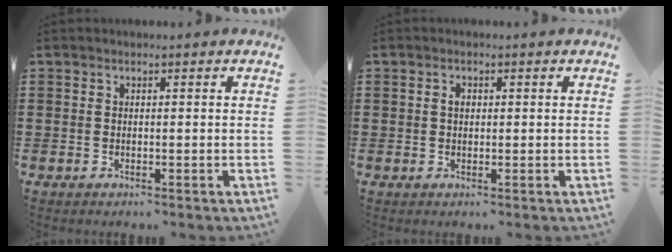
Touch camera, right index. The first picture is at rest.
{"total": 1.3, "force": [0.2, 0.9, 0.9], "torque": [-0.020, 0.006, 0.004]}